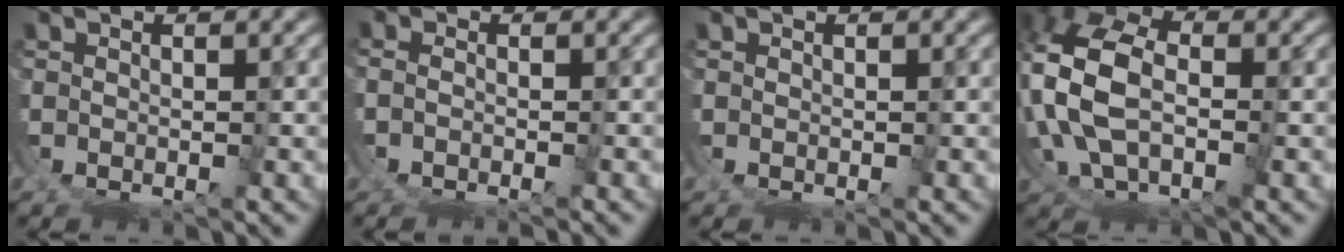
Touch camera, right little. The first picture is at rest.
{"total": 2.5, "force": [-2.0, 1.1, 1.0], "torque": [-0.024, -0.004, -0.032]}
{"total": 0.0}
{"total": 8.6, "force": [0.4, 5.9, 6.2], "torque": [-0.171, -0.020, 0.018]}